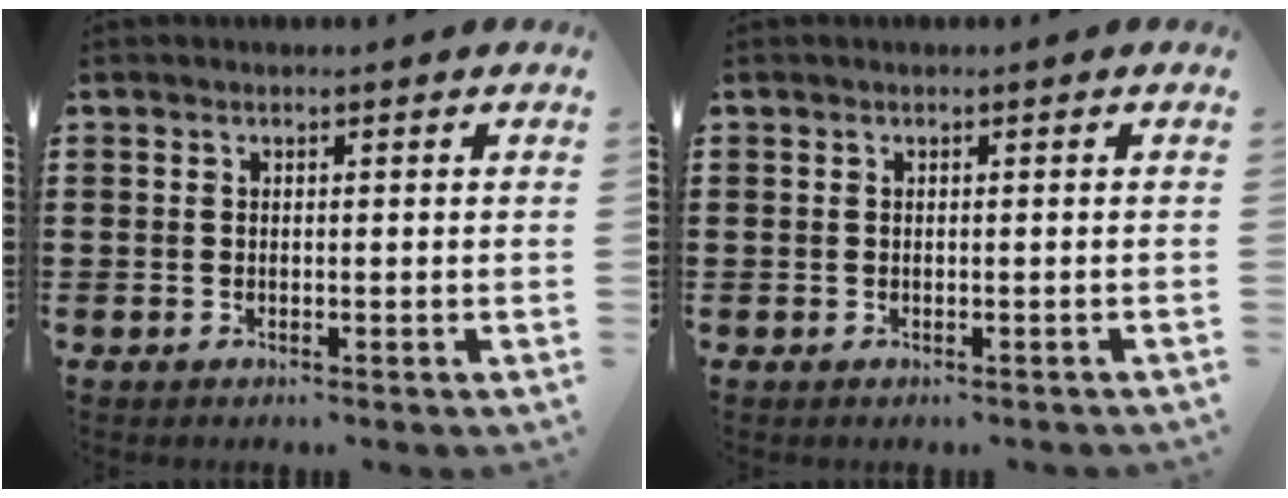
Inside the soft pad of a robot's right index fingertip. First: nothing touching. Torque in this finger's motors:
{"motor_torque": [-0.04, -0.02, 0.01, 0.00]}